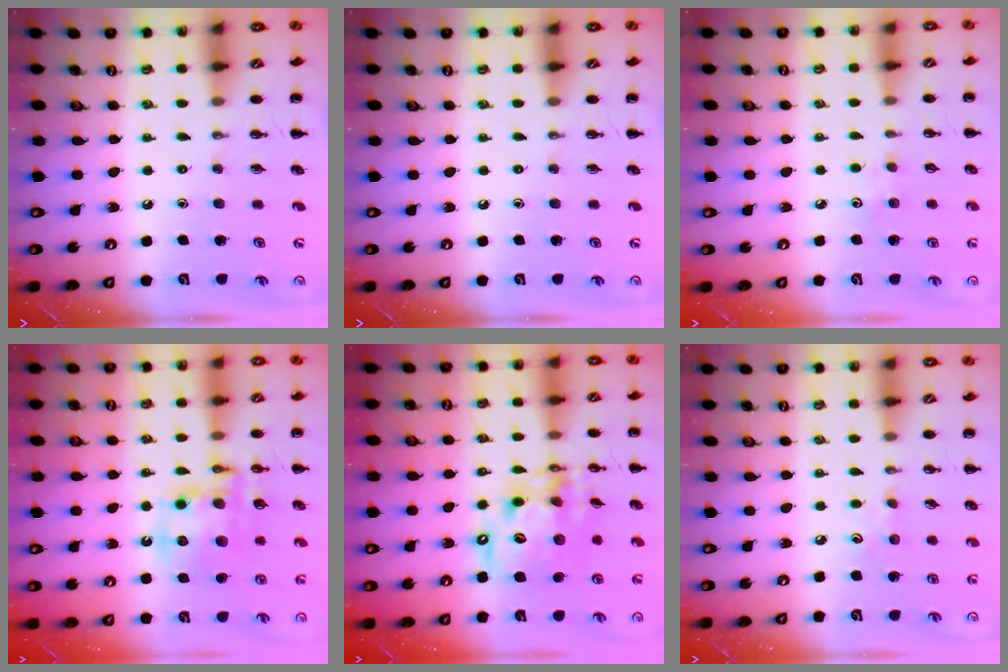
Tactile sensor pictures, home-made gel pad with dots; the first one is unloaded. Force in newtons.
{"total": 0.0}
{"total": 2.9, "press": 2.9, "slide": 0.6}
{"total": 13.7, "press": 13.3, "slide": 3.3}
{"total": 15.3, "press": 14.8, "slide": 3.7}
{"total": 6.2, "press": 5.9, "slide": 1.8}